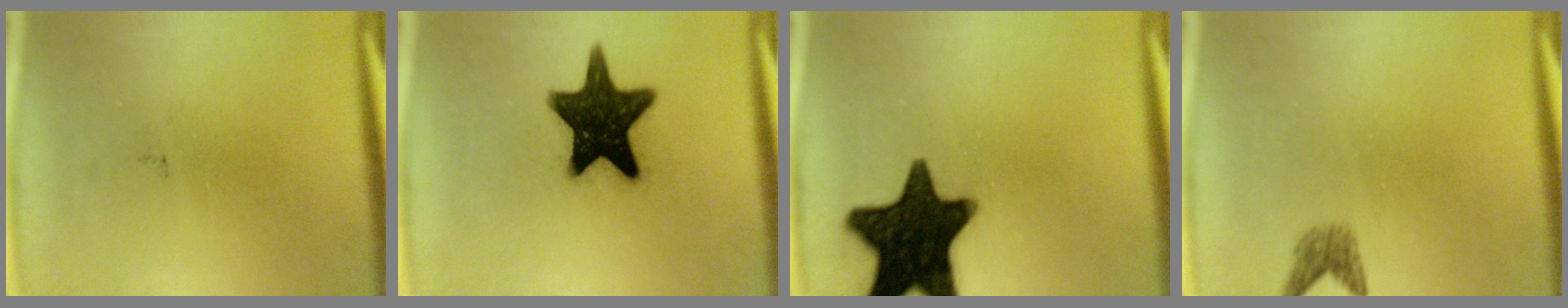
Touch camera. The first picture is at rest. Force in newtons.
{"total": 16.1}
{"total": 17.5}
{"total": 1.8}